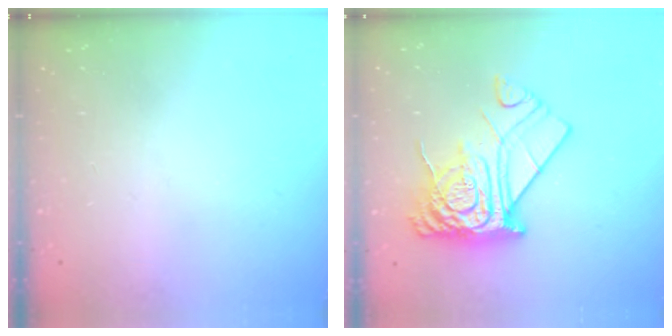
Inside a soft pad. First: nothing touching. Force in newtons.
{"total": 15.6, "press": 15.5, "slide": 1.9}